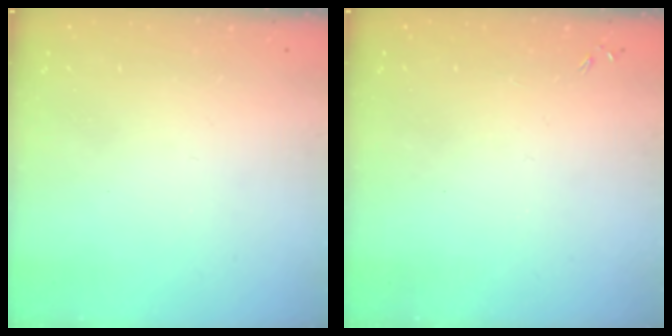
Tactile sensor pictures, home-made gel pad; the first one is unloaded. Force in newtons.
{"total": 0.0}